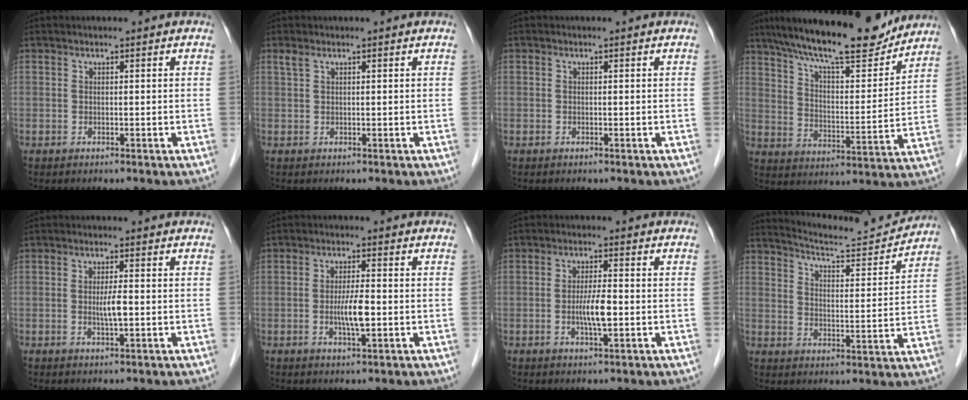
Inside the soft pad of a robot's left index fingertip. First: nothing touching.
{"total": 0.9, "force": [0.7, 0.2, 0.5], "torque": [-0.019, 0.011, 0.017]}
{"total": 0.0}
{"total": 18.5, "force": [16.0, 3.1, 8.7], "torque": [-0.149, 0.006, 0.251]}
{"total": 2.6, "force": [-0.2, 0.2, 2.6], "torque": [-0.051, -0.003, -0.003]}
{"total": 4.3, "force": [-0.8, 0.6, 4.2], "torque": [-0.082, -0.004, -0.014]}
{"total": 4.2, "force": [-0.8, 0.6, 4.1], "torque": [-0.081, -0.004, -0.014]}
{"total": 12.0, "force": [11.8, -0.8, 2.1], "torque": [-0.041, -0.014, 0.180]}